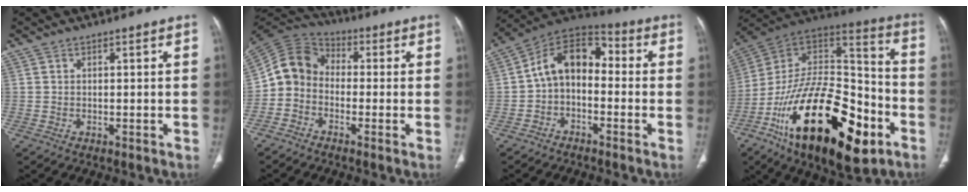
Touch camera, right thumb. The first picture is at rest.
{"total": 8.4, "force": [-1.9, 7.0, 4.3], "torque": [-0.073, 0.042, -0.059]}
{"total": 11.0, "force": [-1.1, 7.3, 8.2], "torque": [-0.114, 0.050, -0.037]}
{"total": 34.9, "force": [-14.4, 16.2, 27.4], "torque": [-0.443, 0.047, -0.227]}